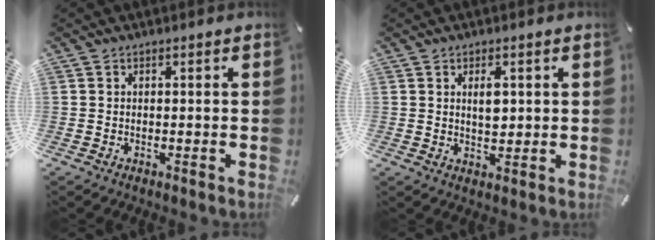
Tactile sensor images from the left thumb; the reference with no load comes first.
{"total": 4.3, "force": [1.1, 2.3, 3.5], "torque": [-0.050, -0.005, 0.012]}